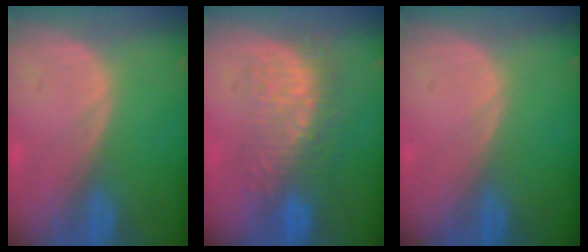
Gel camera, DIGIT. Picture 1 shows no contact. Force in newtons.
{"total": 8.7, "press": 8.4, "slide": 2.5}
{"total": 0.0}